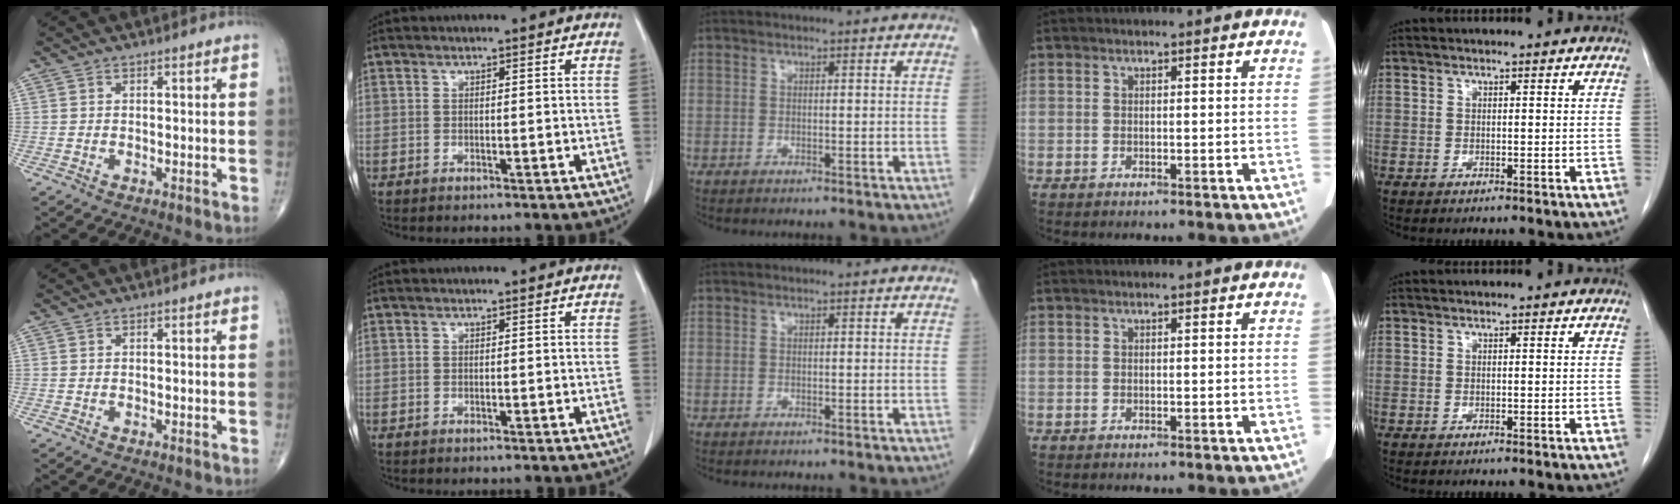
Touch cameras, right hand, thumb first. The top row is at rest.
{}